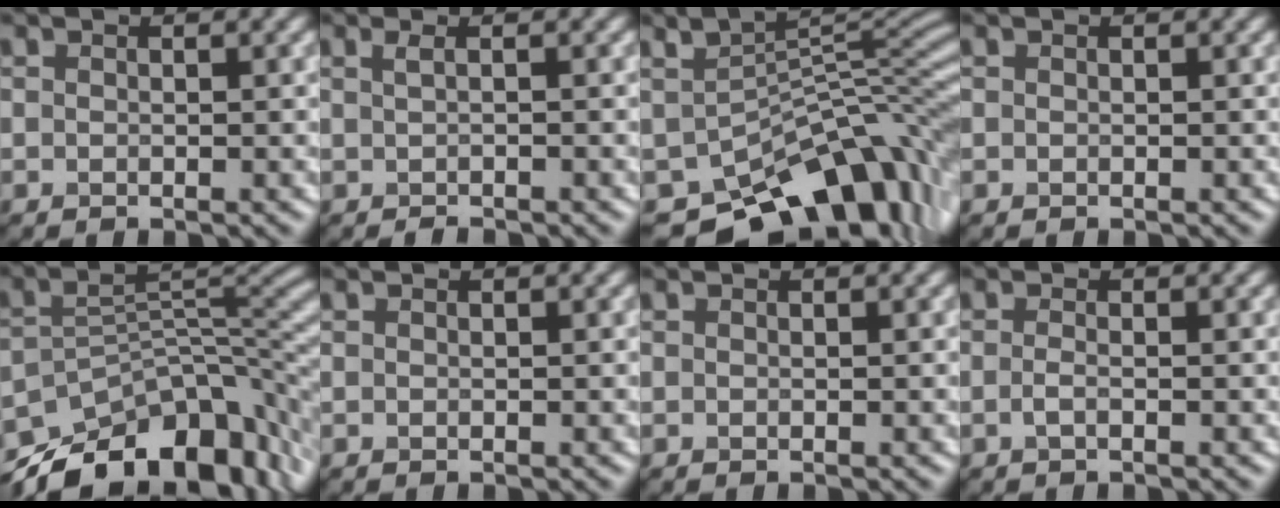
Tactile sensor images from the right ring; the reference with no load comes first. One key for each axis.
{"total": 1.3, "fx": -0.1, "fy": 0.5, "fz": 1.2, "tx": -0.013, "ty": 0.001, "tz": -0.004}
{"total": 11.2, "fx": -6.7, "fy": 5.5, "fz": 7.2, "tx": -0.098, "ty": -0.001, "tz": -0.102}
{"total": 0.0}
{"total": 12.1, "fx": -9.0, "fy": 5.3, "fz": 6.2, "tx": -0.092, "ty": 0.006, "tz": -0.159}
{"total": 0.0}
{"total": 0.0}
{"total": 0.9, "fx": -0.3, "fy": 0.2, "fz": 0.8, "tx": -0.018, "ty": -0.002, "tz": -0.009}